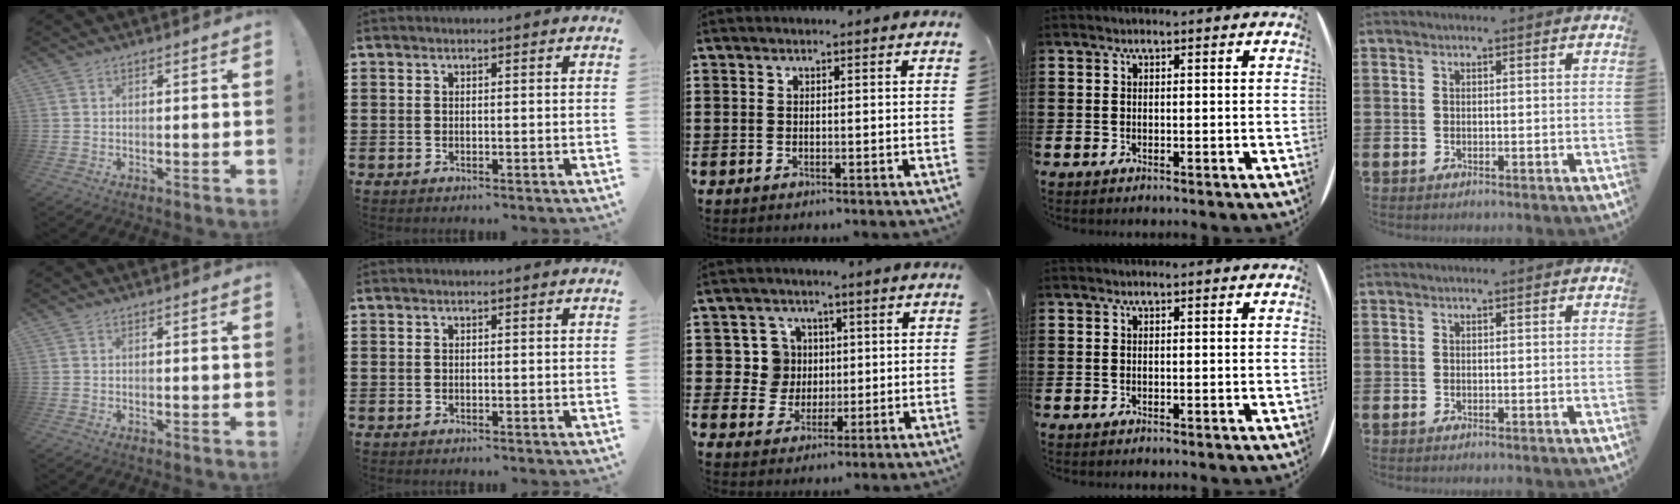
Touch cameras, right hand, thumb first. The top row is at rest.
{"middle": {"total": 6.8, "force": [1.0, 6.6, 1.6], "torque": [-0.048, 0.009, 0.020]}}